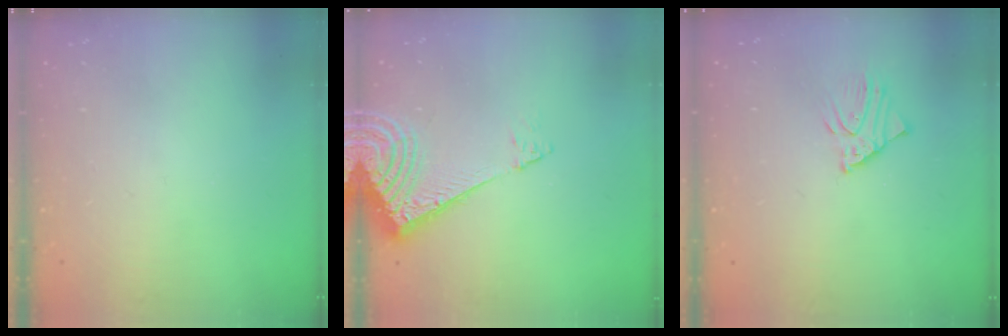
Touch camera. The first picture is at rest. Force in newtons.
{"total": 9.4, "press": 9.3, "slide": 1.2}
{"total": 3.3, "press": 3.2, "slide": 0.3}